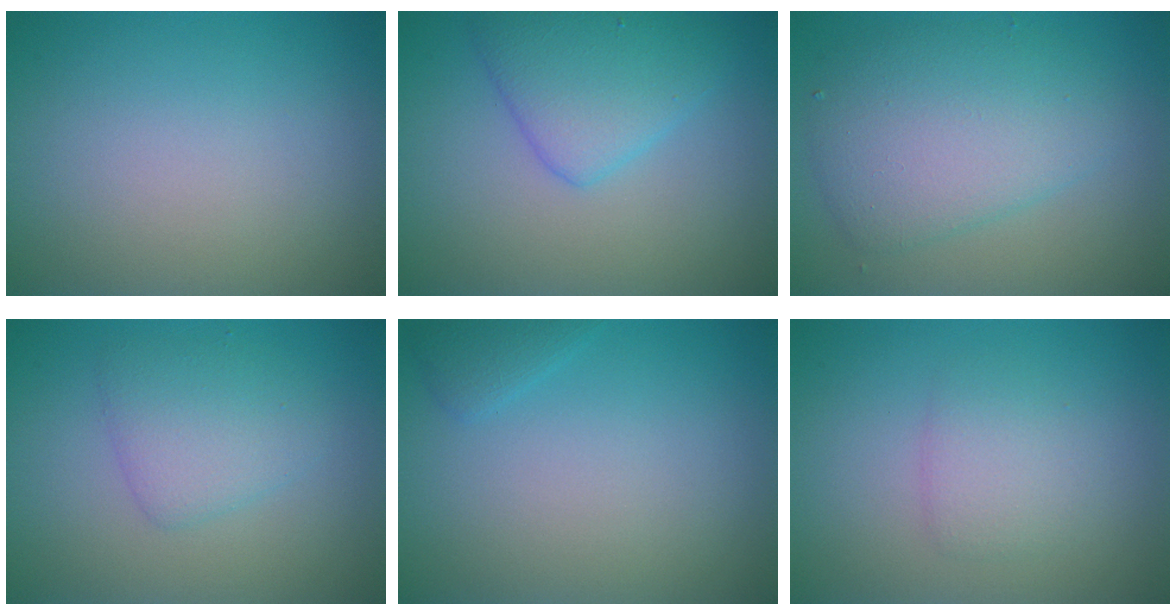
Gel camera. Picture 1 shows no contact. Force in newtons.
{"total": 4.1, "press": 4.1, "slide": 0.2}
{"total": 5.8, "press": 5.8, "slide": 0.0}
{"total": 2.9, "press": 2.9, "slide": 0.1}
{"total": 1.1, "press": 1.1, "slide": 0.0}
{"total": 2.0, "press": 2.0, "slide": 0.1}